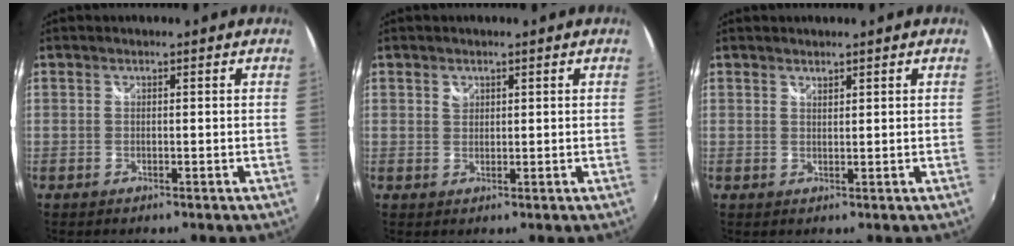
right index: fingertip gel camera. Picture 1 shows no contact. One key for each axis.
{"total": 1.5, "fx": 0.7, "fy": 1.2, "fz": 0.5, "tx": -0.005, "ty": 0.003, "tz": 0.012}
{"total": 1.1, "fx": 1.0, "fy": 0.3, "fz": 0.2, "tx": -0.002, "ty": 0.000, "tz": 0.018}